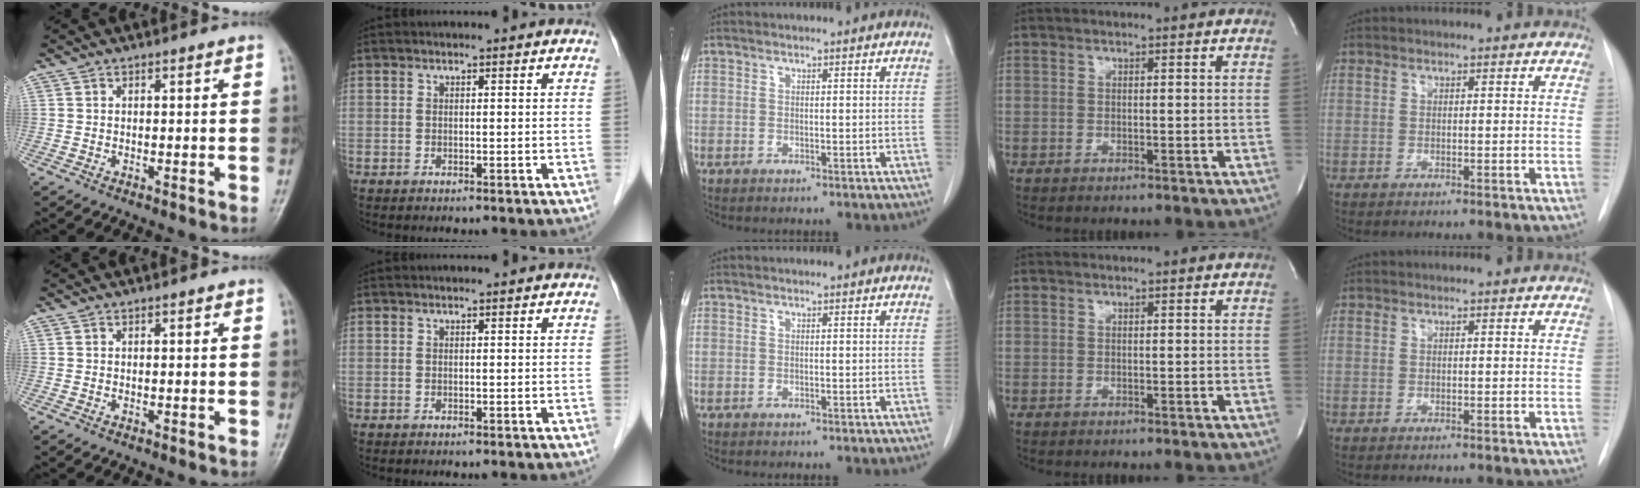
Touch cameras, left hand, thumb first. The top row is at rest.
{}